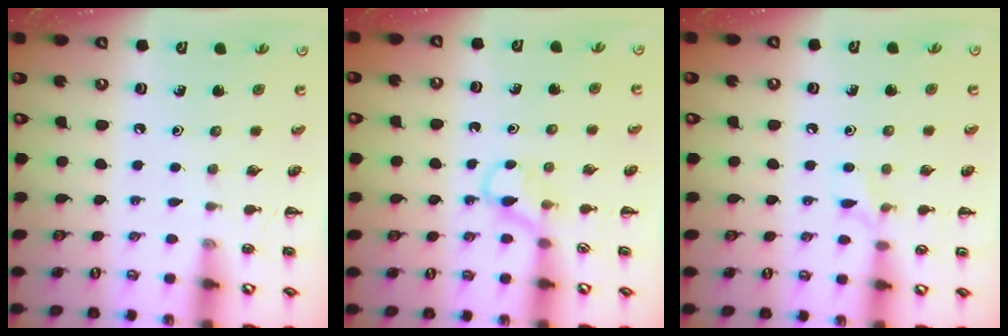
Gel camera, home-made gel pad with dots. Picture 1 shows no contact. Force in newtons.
{"total": 3.5, "press": 3.3, "slide": 1.2}
{"total": 5.2, "press": 4.9, "slide": 1.6}